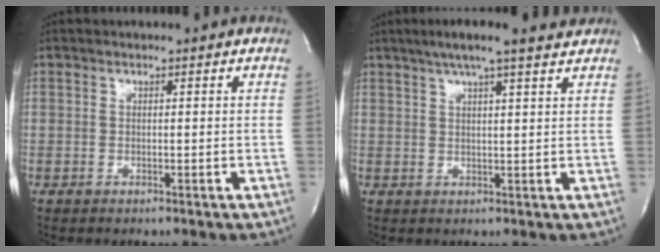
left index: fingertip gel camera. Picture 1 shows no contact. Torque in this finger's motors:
{"motor_torque": [0.15, -0.14, 0.08, 0.02]}